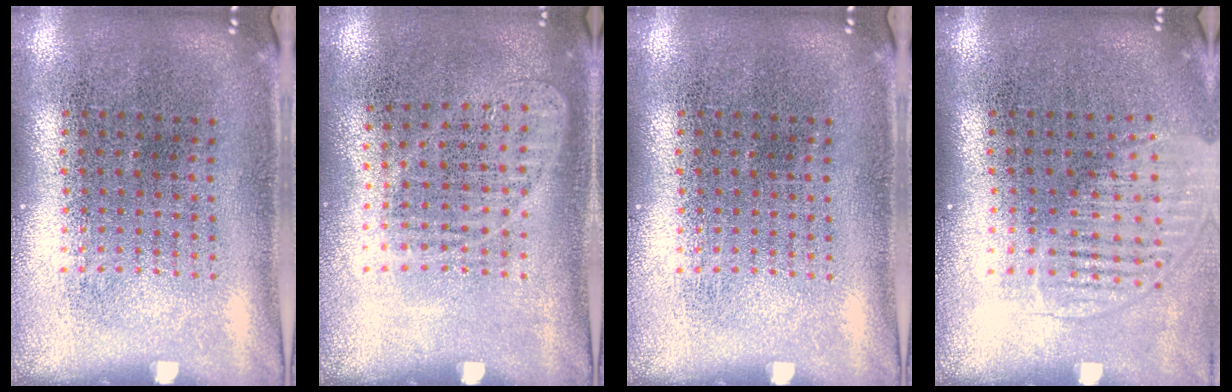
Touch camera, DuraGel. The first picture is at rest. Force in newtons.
{"total": 1.0, "press": 0.9, "slide": 0.4}
{"total": 0.0}
{"total": 1.3, "press": 1.1, "slide": 0.7}